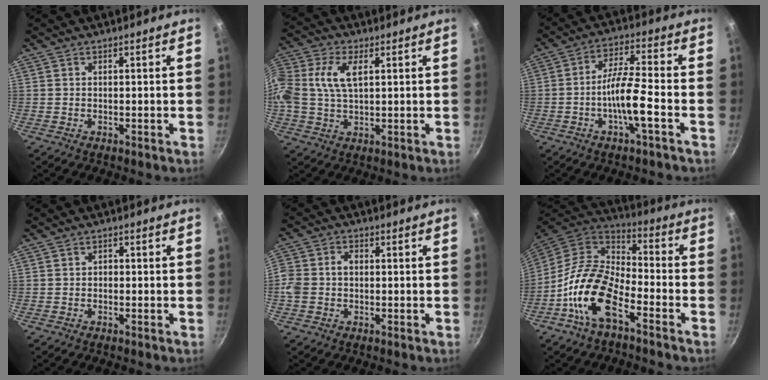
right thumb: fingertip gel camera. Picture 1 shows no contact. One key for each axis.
{"total": 11.6, "fx": 2.6, "fy": 7.0, "fz": 9.0, "tx": -0.190, "ty": 0.022, "tz": 0.040}
{"total": 9.1, "fx": -3.1, "fy": 1.4, "fz": 8.4, "tx": -0.157, "ty": 0.032, "tz": -0.062}
{"total": 1.1, "fx": -0.2, "fy": 0.9, "fz": 0.5, "tx": -0.006, "ty": 0.005, "tz": -0.004}
{"total": 5.7, "fx": -0.5, "fy": 4.5, "fz": 3.4, "tx": -0.063, "ty": 0.018, "tz": -0.021}
{"total": 15.8, "fx": -7.1, "fy": 7.7, "fz": 11.8, "tx": -0.214, "ty": 0.054, "tz": -0.155}